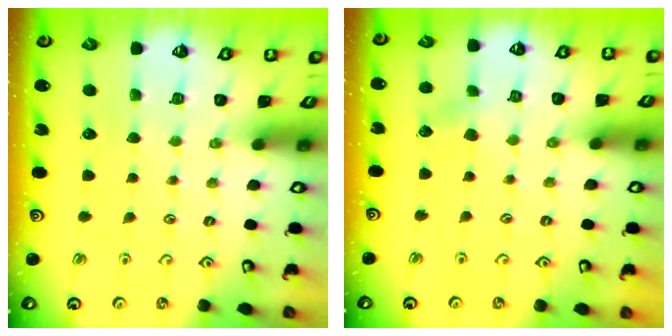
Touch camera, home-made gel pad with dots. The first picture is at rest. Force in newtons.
{"total": 2.9, "press": 2.8, "slide": 0.9}